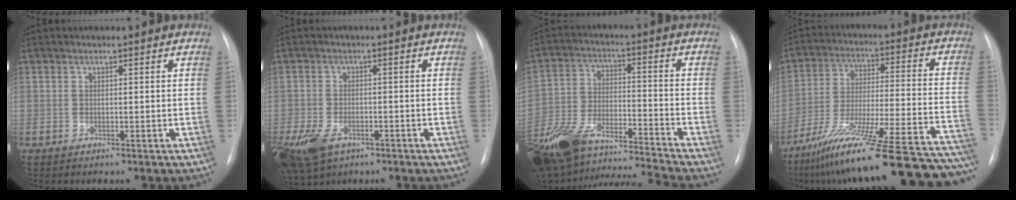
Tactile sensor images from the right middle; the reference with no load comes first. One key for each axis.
{"total": 14.6, "fx": -7.9, "fy": 9.4, "fz": 7.9, "tx": -0.224, "ty": -0.020, "tz": -0.120}
{"total": 18.6, "fx": -16.2, "fy": 1.4, "fz": 9.1, "tx": -0.198, "ty": 0.006, "tz": -0.285}
{"total": 31.9, "fx": -26.5, "fy": 2.5, "fz": 17.5, "tx": -0.199, "ty": -0.018, "tz": -0.382}